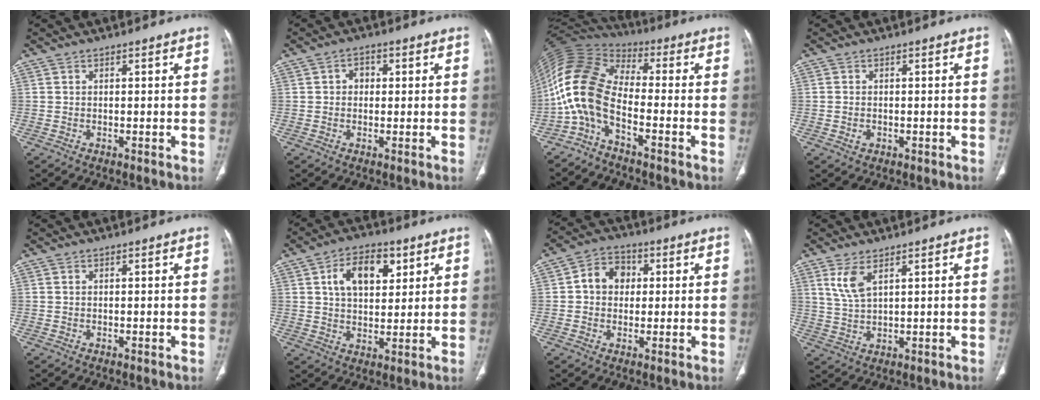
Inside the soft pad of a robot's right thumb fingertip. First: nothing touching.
{"total": 2.8, "force": [0.5, 2.3, 1.6], "torque": [-0.010, 0.007, 0.004]}
{"total": 12.0, "force": [-4.1, 6.0, 9.5], "torque": [-0.207, 0.063, -0.096]}
{"total": 1.5, "force": [-0.4, 1.2, 0.8], "torque": [-0.014, 0.004, -0.004]}
{"total": 0.0}
{"total": 10.9, "force": [4.2, 6.6, 7.7], "torque": [-0.095, -0.007, 0.069]}
{"total": 7.2, "force": [1.0, 5.9, 3.9], "torque": [-0.041, 0.013, 0.009]}
{"total": 4.8, "force": [2.6, 1.7, 3.7], "torque": [-0.081, -0.011, 0.065]}